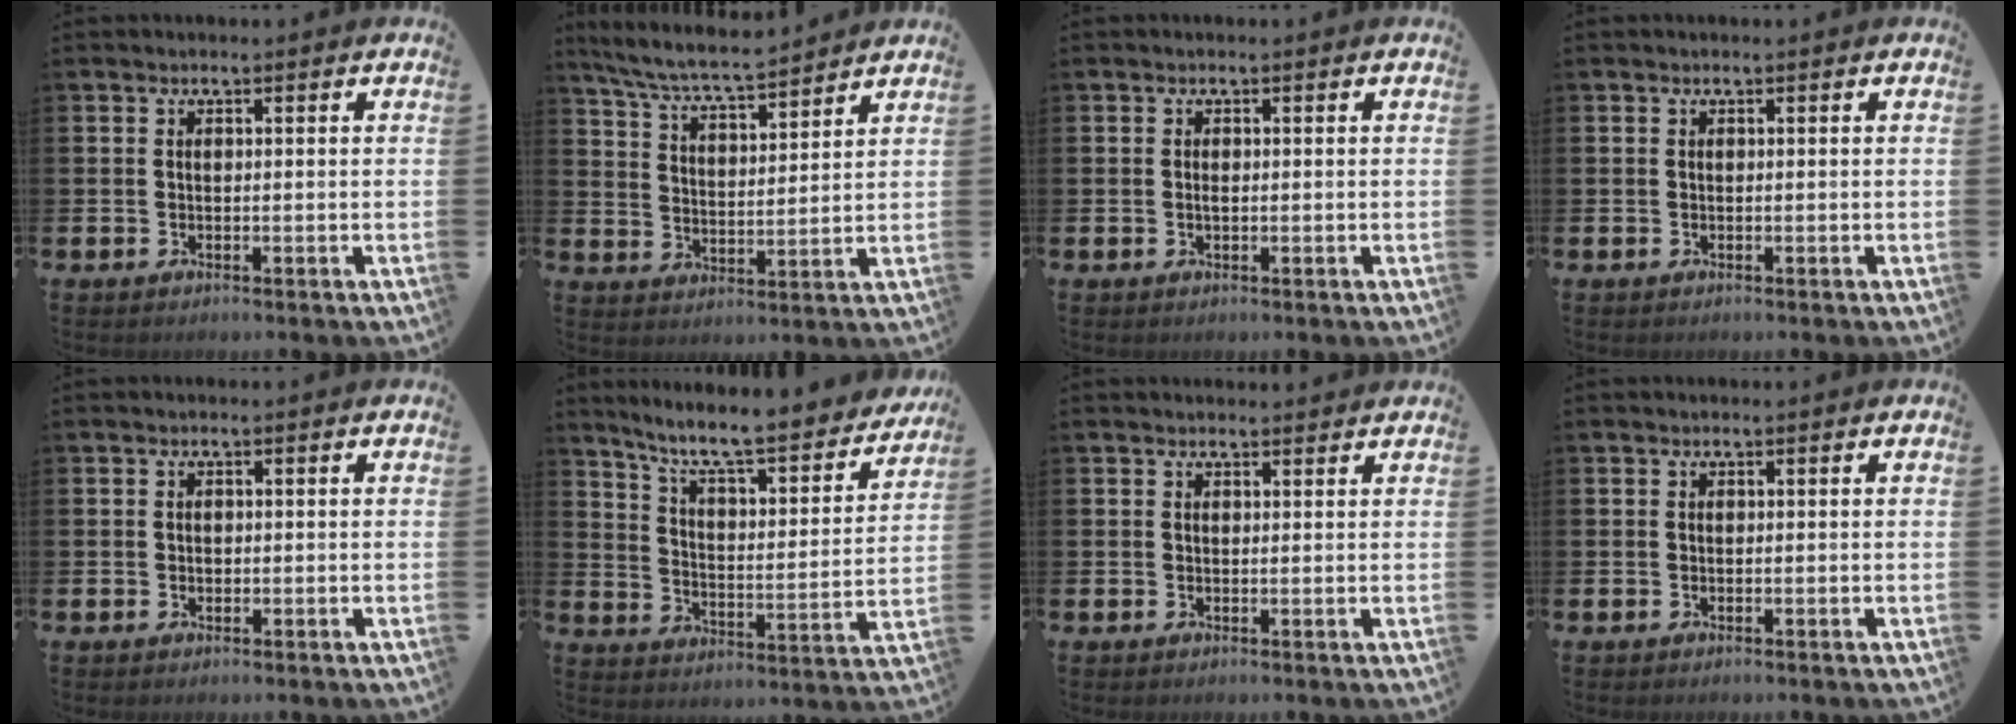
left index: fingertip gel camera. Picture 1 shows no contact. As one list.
[{"total": 6.9, "force": [6.5, 0.4, 2.2], "torque": [-0.069, -0.039, 0.114]}, {"total": 0.7, "force": [0.0, 0.3, 0.6], "torque": [-0.010, -0.001, -0.002]}, {"total": 0.0}, {"total": 0.5, "force": [0.0, 0.5, 0.2], "torque": [0.005, 0.000, -0.003]}, {"total": 8.5, "force": [7.7, 1.2, 3.5], "torque": [-0.088, -0.062, 0.126]}, {"total": 1.0, "force": [0.9, 0.2, 0.2], "torque": [0.007, -0.001, 0.015]}, {"total": 0.0}]